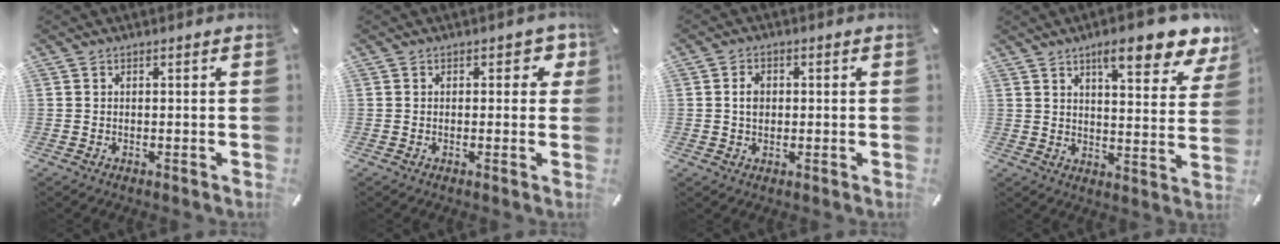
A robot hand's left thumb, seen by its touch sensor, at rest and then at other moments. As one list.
[{"total": 3.0, "force": [0.9, 2.0, 2.1], "torque": [-0.011, -0.003, 0.006]}, {"total": 3.6, "force": [0.3, 2.7, 2.3], "torque": [-0.040, 0.006, 0.001]}, {"total": 13.2, "force": [9.3, 4.0, 8.4], "torque": [-0.115, -0.054, 0.154]}]